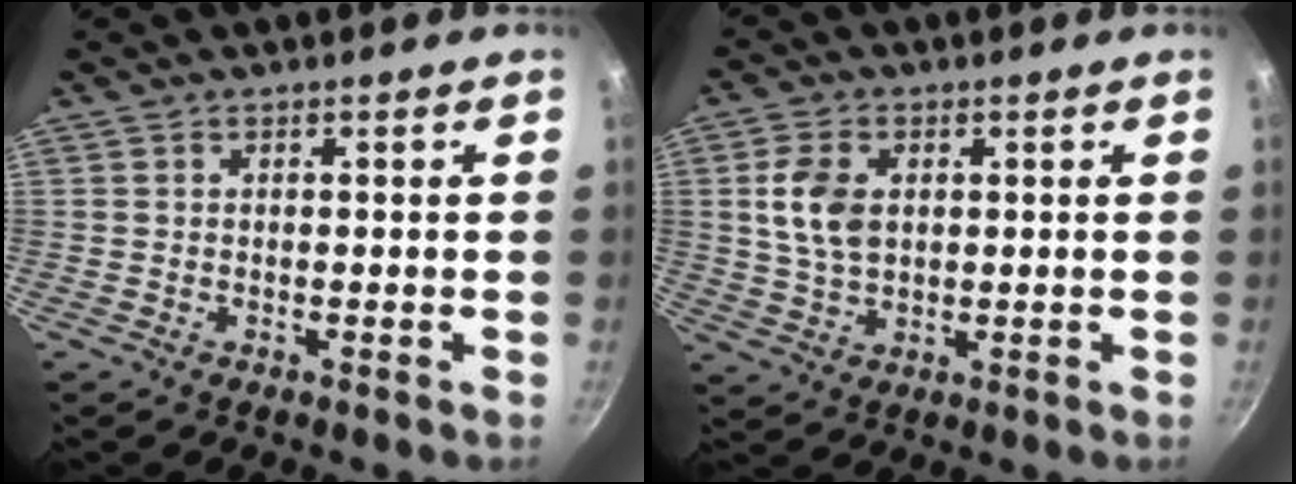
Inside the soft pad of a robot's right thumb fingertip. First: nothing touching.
{"total": 7.9, "force": [1.5, 5.2, 5.7], "torque": [-0.100, -0.002, 0.029]}